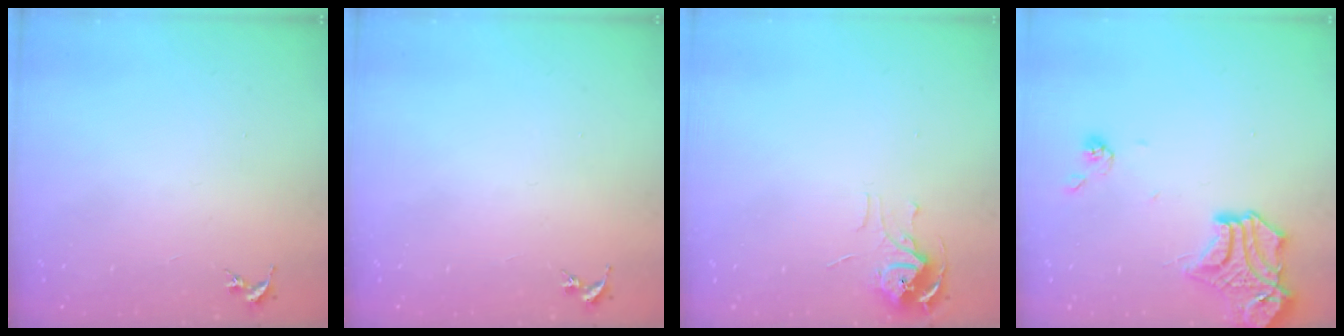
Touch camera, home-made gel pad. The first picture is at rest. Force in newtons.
{"total": 0.0}
{"total": 6.2, "press": 6.1, "slide": 0.5}
{"total": 15.8, "press": 15.8, "slide": 1.5}